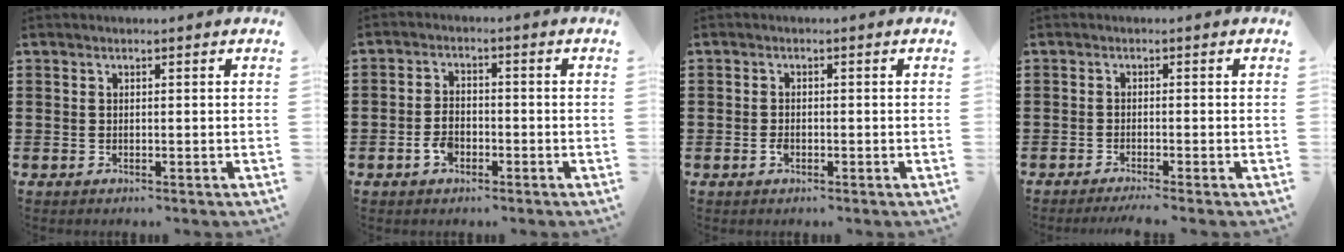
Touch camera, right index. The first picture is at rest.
{"total": 3.5, "force": [-1.6, 2.1, 2.2], "torque": [-0.056, -0.001, -0.034]}
{"total": 1.3, "force": [-0.5, 0.7, 1.0], "torque": [-0.028, -0.006, -0.011]}
{"total": 1.2, "force": [-1.1, -0.2, 0.6], "torque": [-0.010, -0.002, -0.020]}